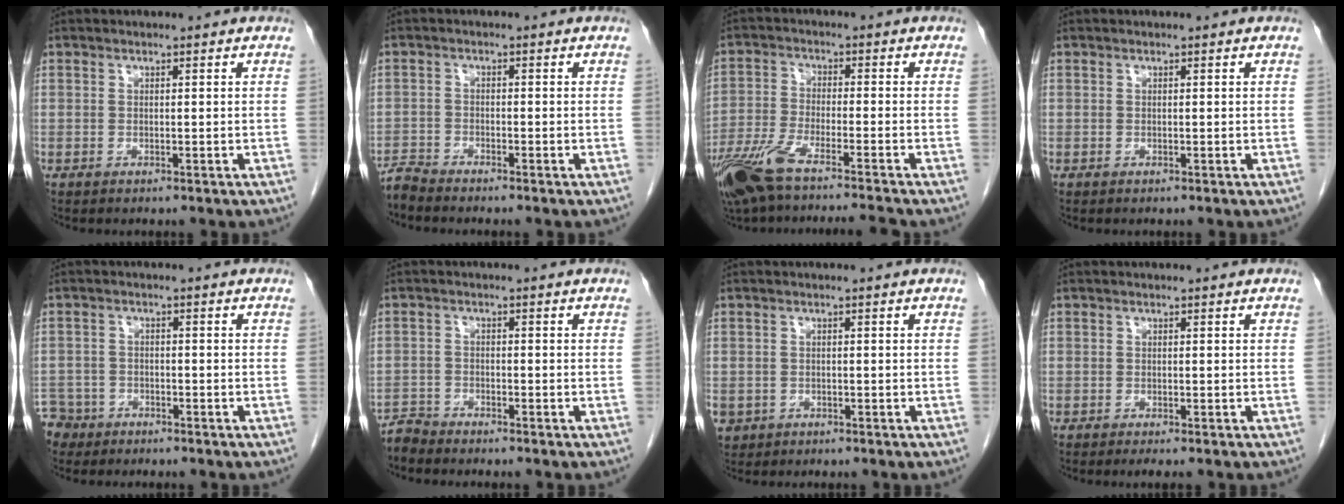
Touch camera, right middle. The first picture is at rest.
{"total": 2.4, "force": [-2.3, -0.4, 0.0], "torque": [0.005, -0.012, -0.047]}
{"total": 13.4, "force": [-10.8, 0.3, 7.9], "torque": [-0.154, -0.028, -0.187]}
{"total": 0.0}
{"total": 5.1, "force": [-3.9, 3.2, -0.5], "torque": [0.012, 0.003, -0.076]}
{"total": 2.4, "force": [-2.3, 0.0, -0.5], "torque": [0.019, -0.010, -0.045]}
{"total": 3.0, "force": [-1.4, 2.6, 0.6], "torque": [-0.006, 0.001, -0.019]}
{"total": 1.1, "force": [-0.8, 0.1, 0.6], "torque": [-0.010, -0.004, -0.012]}